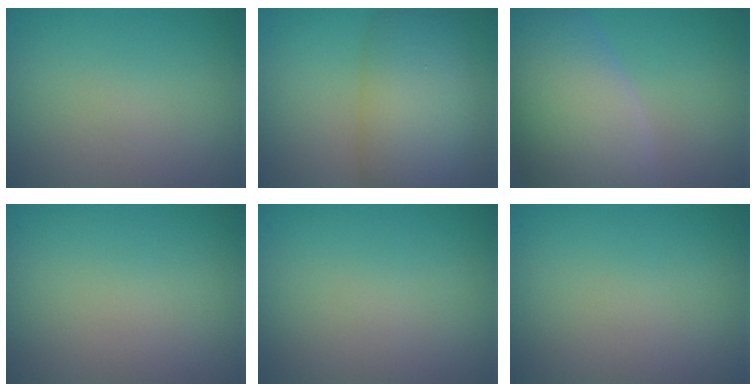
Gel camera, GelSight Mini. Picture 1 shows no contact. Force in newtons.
{"total": 8.4, "press": 8.4, "slide": 0.2}
{"total": 11.6, "press": 11.5, "slide": 0.6}
{"total": 0.0}
{"total": 0.0}
{"total": 0.0}